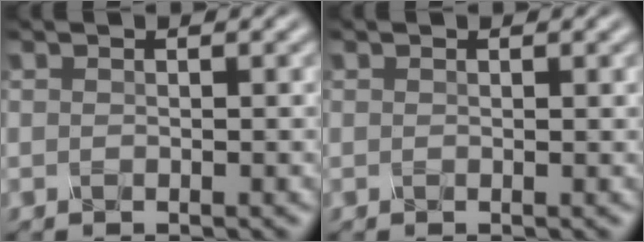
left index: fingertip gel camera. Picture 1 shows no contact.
{"total": 0.0}